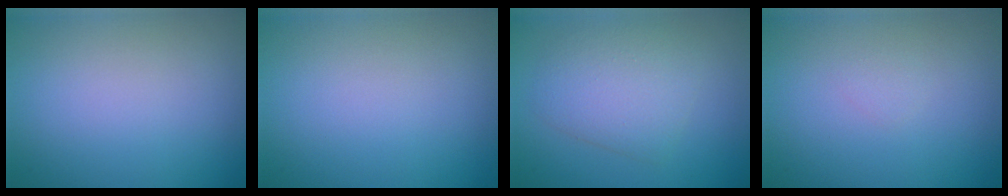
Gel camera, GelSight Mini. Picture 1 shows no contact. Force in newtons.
{"total": 0.0}
{"total": 3.9, "press": 3.9, "slide": 0.1}
{"total": 0.5, "press": 0.5, "slide": 0.0}